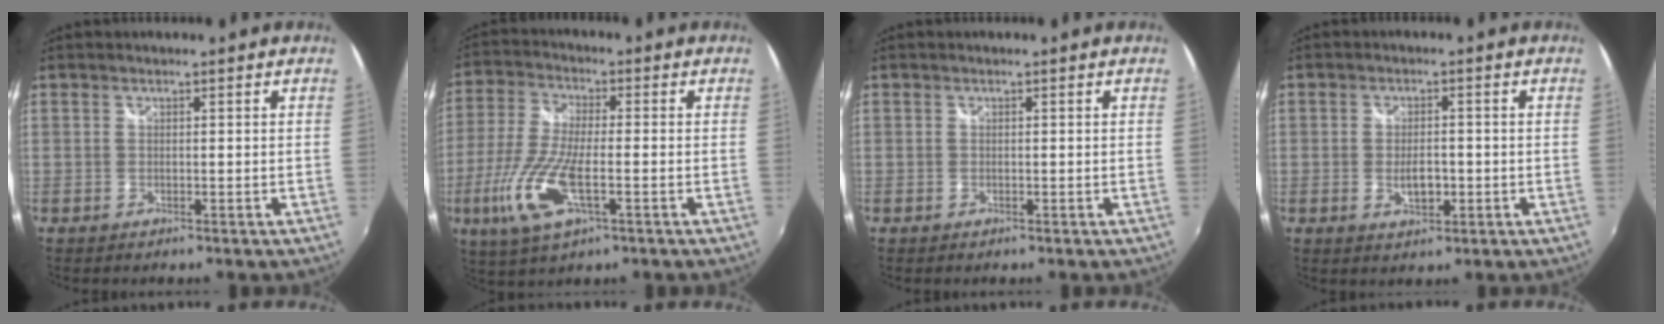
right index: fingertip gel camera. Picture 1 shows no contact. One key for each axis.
{"total": 12.9, "fx": -4.5, "fy": 4.0, "fz": 11.4, "tx": -0.255, "ty": -0.016, "tz": -0.089}
{"total": 0.0}
{"total": 4.2, "fx": -0.9, "fy": 2.2, "fz": 3.4, "tx": -0.063, "ty": -0.003, "tz": -0.014}